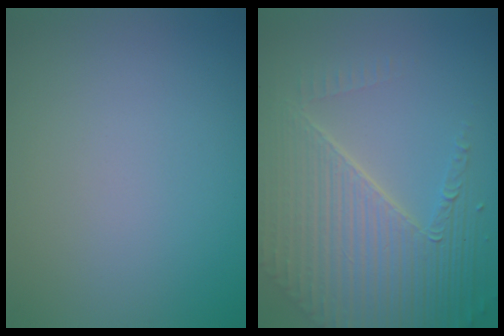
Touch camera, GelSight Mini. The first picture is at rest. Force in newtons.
{"total": 8.4, "press": 5.6, "slide": 6.3}